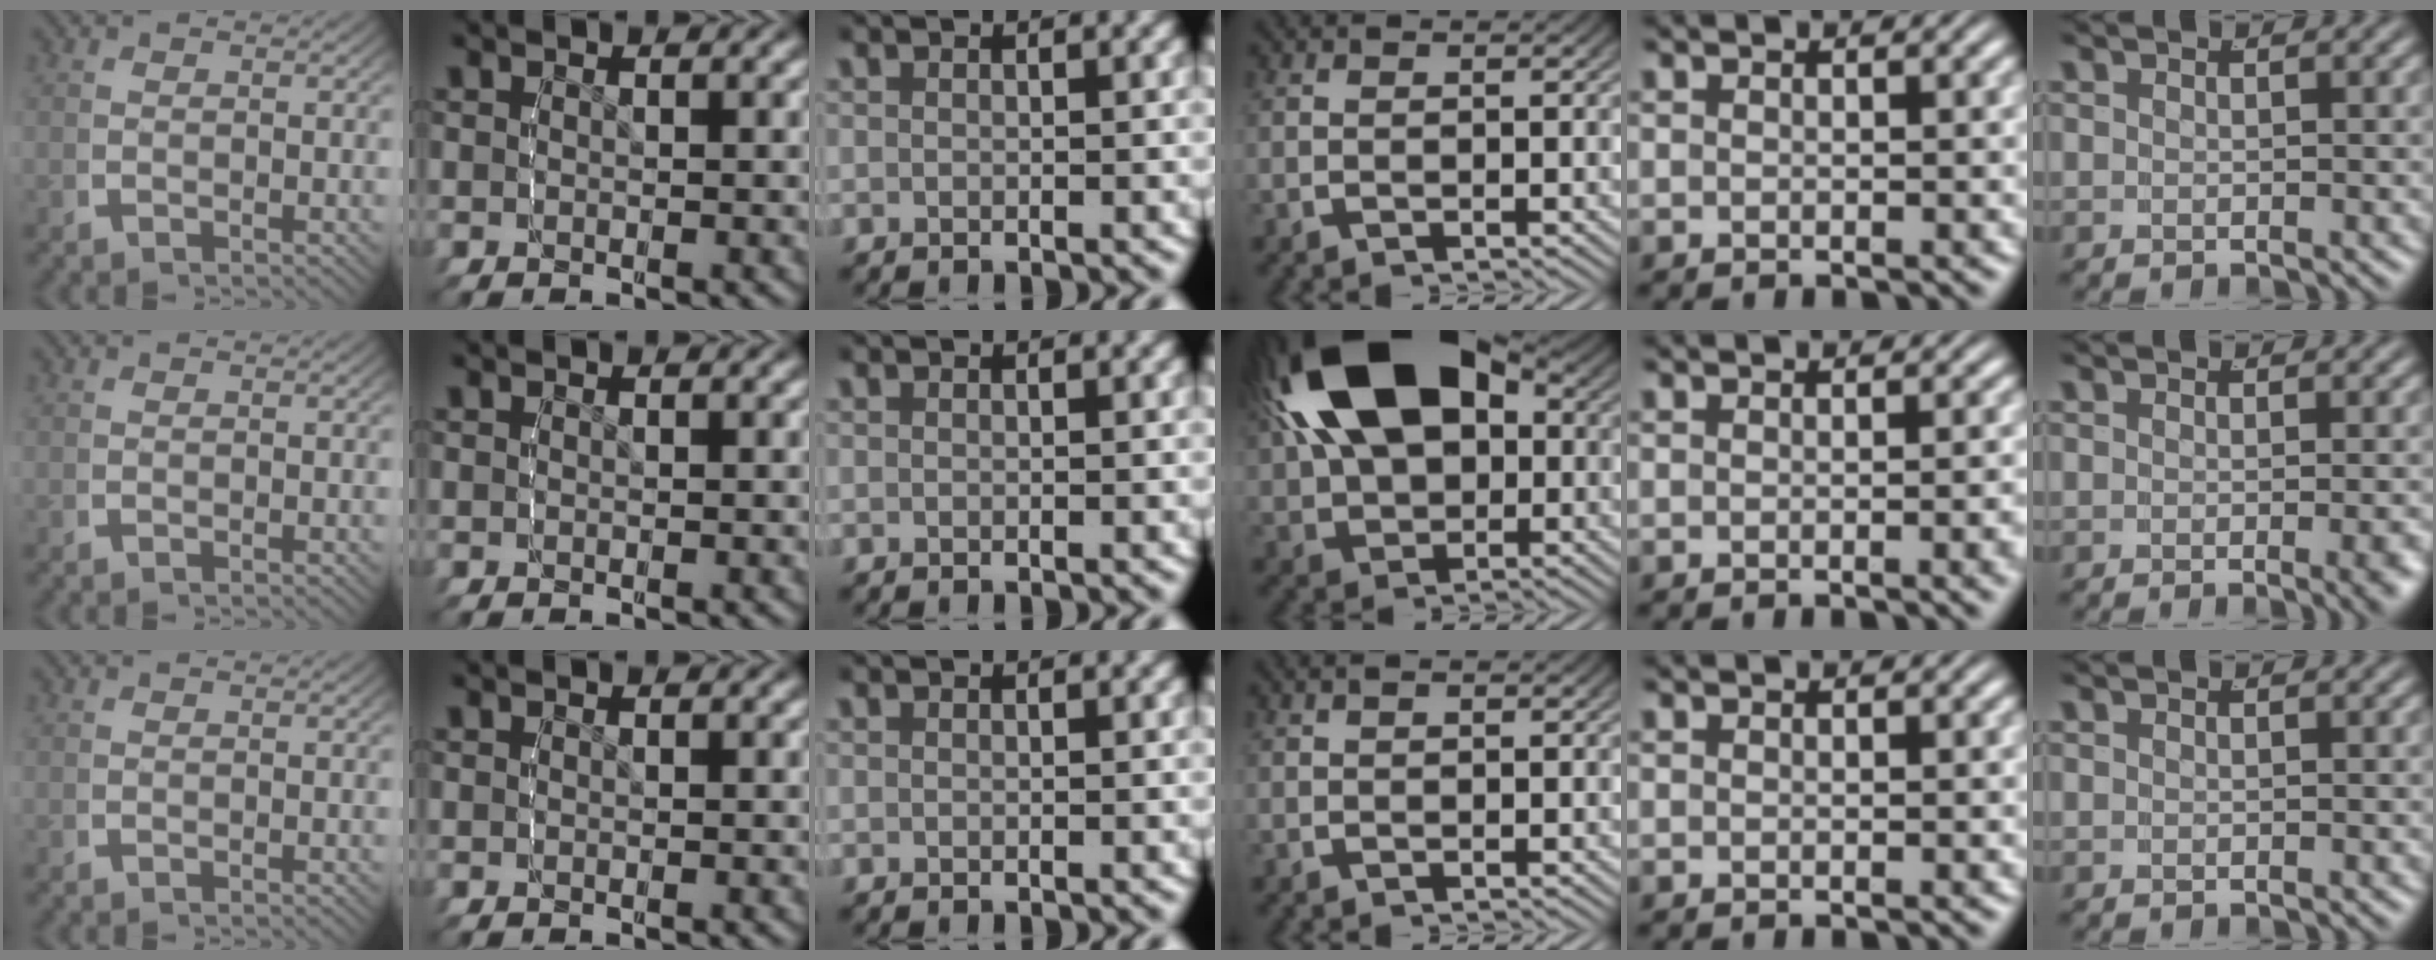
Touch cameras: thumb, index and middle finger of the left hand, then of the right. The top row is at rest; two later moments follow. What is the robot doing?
{"motion": "lift_and_place", "object": "screwdriver"}